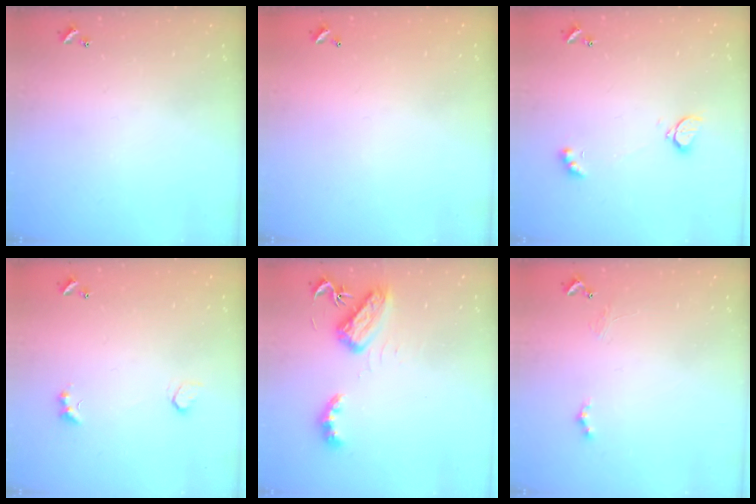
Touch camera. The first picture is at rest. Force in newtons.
{"total": 2.8, "press": 2.8, "slide": 0.1}
{"total": 2.6, "press": 2.5, "slide": 0.7}
{"total": 2.8, "press": 2.6, "slide": 1.0}
{"total": 6.9, "press": 6.9, "slide": 0.5}
{"total": 0.0}